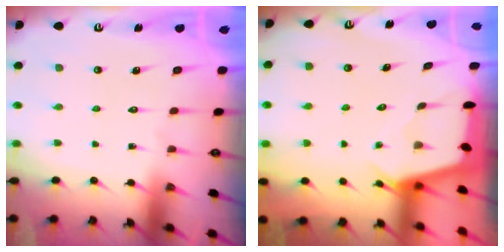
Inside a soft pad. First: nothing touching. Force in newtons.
{"total": 2.4, "press": 2.4, "slide": 0.3}